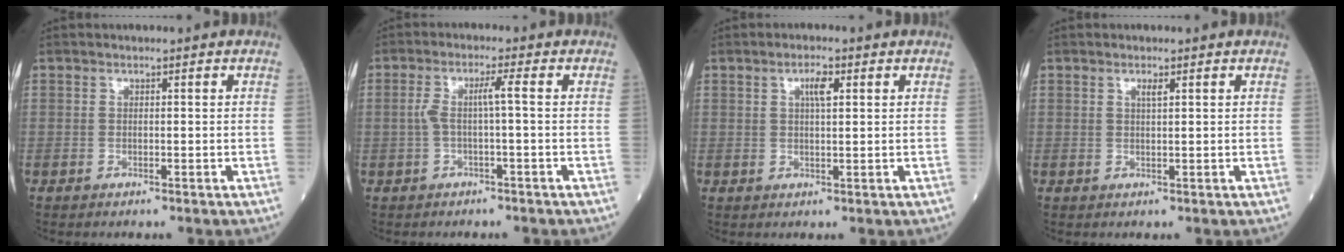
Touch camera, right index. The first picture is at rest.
{"total": 3.3, "force": [-0.3, -0.2, 3.3], "torque": [-0.067, 0.016, 0.001]}
{"total": 2.8, "force": [1.1, 0.6, 2.5], "torque": [-0.050, 0.002, 0.021]}
{"total": 1.1, "force": [0.6, 0.0, 0.9], "torque": [-0.021, -0.002, 0.012]}